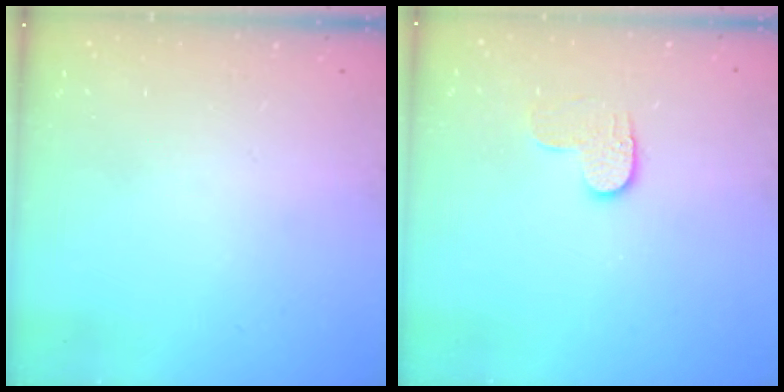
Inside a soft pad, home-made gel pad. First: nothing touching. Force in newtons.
{"total": 5.7, "press": 5.7, "slide": 0.5}